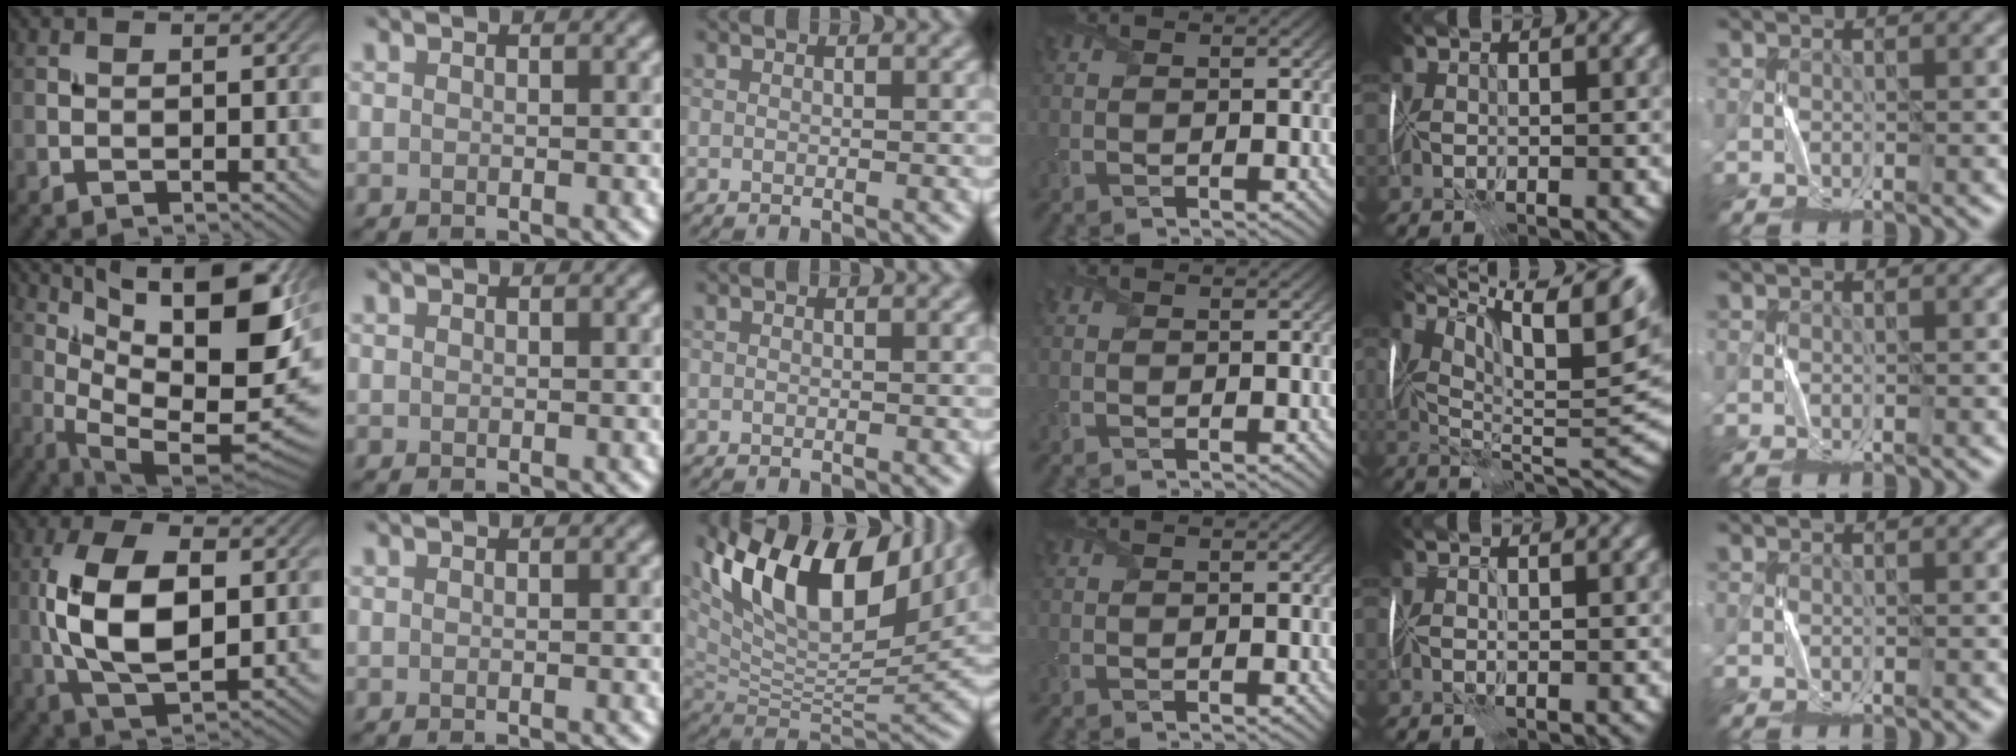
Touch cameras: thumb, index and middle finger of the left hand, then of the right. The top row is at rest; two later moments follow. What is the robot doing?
{"motion": "fold", "object": "handkerchief"}